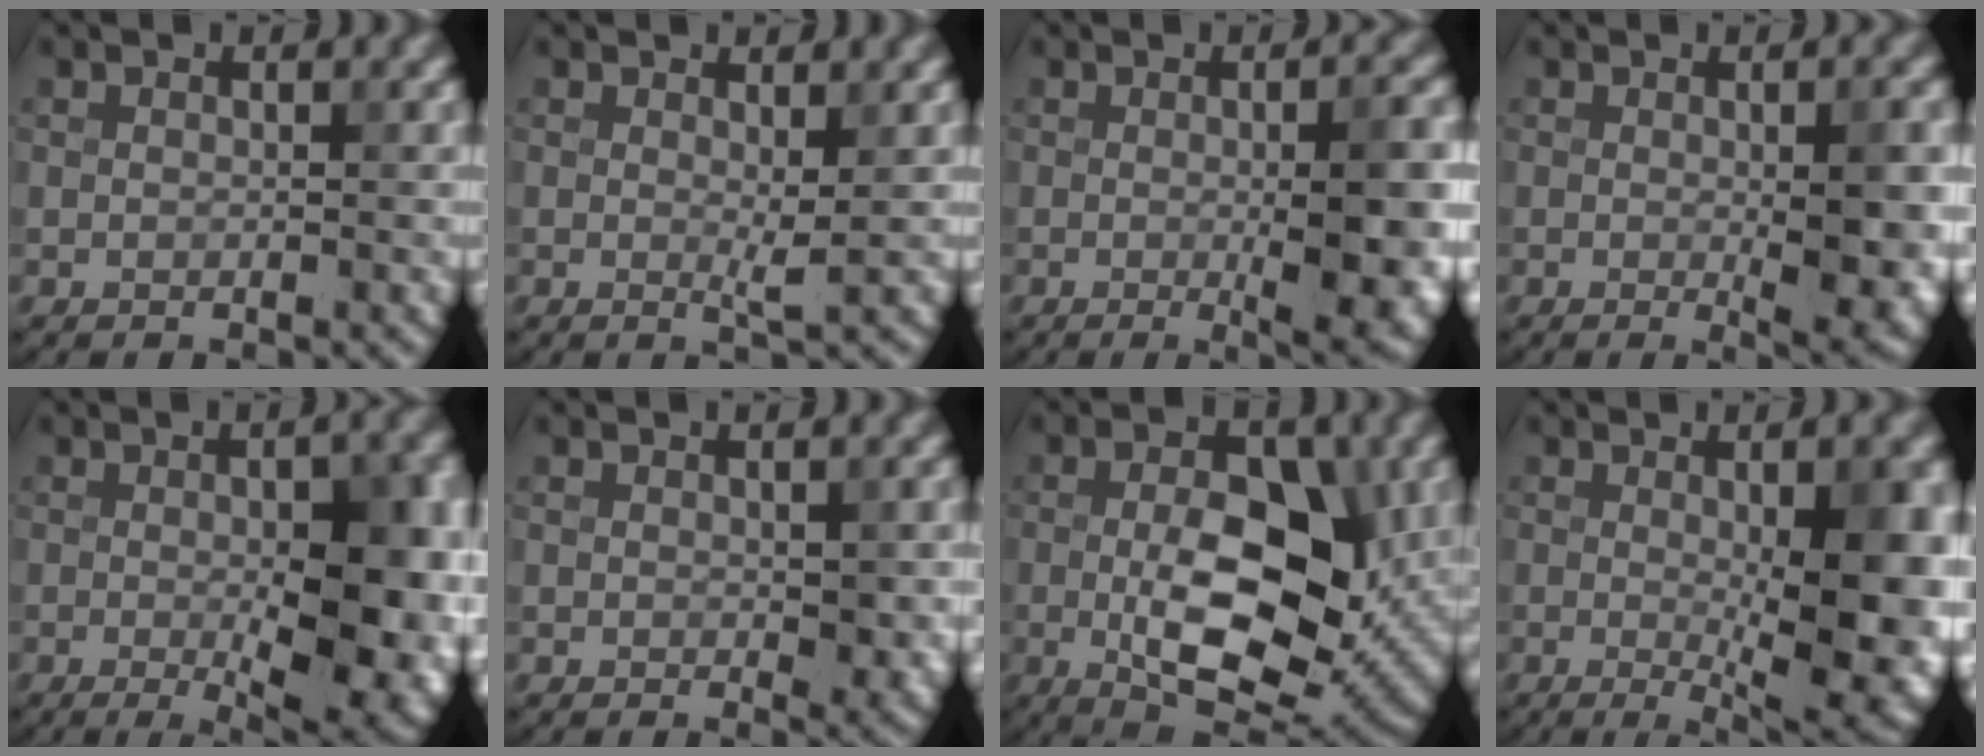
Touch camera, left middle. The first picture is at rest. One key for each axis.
{"total": 1.3, "fx": 0.2, "fy": 0.1, "fz": 1.2, "tx": -0.024, "ty": -0.007, "tz": 0.002}
{"total": 7.7, "fx": -0.5, "fy": 1.8, "fz": 7.5, "tx": -0.101, "ty": -0.011, "tz": 0.001}
{"total": 5.9, "fx": -0.3, "fy": 1.3, "fz": 5.8, "tx": -0.082, "ty": -0.010, "tz": 0.002}
{"total": 13.0, "fx": -1.3, "fy": 5.6, "fz": 11.7, "tx": -0.123, "ty": -0.020, "tz": 0.000}
{"total": 2.0, "fx": -0.1, "fy": 0.9, "fz": 1.8, "tx": -0.025, "ty": -0.006, "tz": 0.000}
{"total": 11.5, "fx": -0.8, "fy": 5.7, "fz": 10.0, "tx": -0.144, "ty": -0.005, "tz": -0.012}
{"total": 10.0, "fx": -0.5, "fy": 2.7, "fz": 9.6, "tx": -0.122, "ty": -0.020, "tz": 0.000}